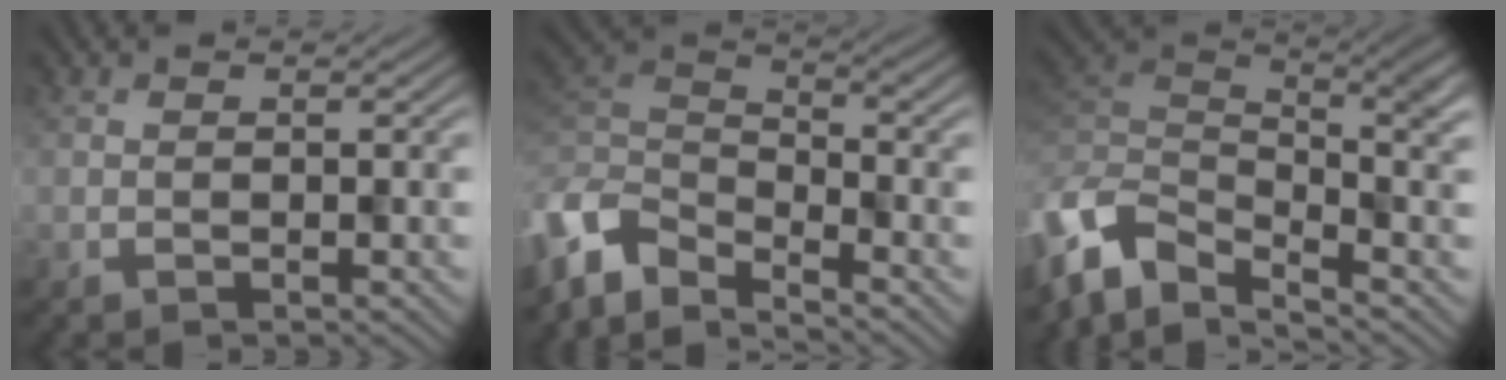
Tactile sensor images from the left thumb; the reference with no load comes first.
{"total": 6.2, "force": [-5.1, 2.4, 2.6], "torque": [-0.062, -0.009, -0.114]}
{"total": 8.1, "force": [-4.3, 3.9, 5.6], "torque": [-0.109, -0.007, -0.101]}